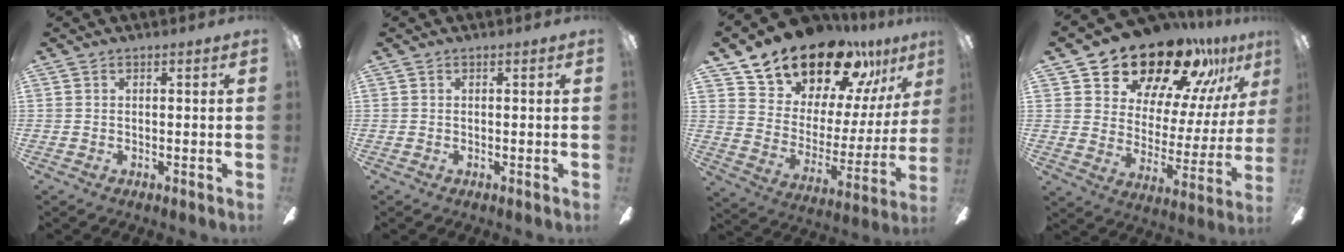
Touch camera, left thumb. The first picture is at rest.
{"total": 0.0}
{"total": 19.2, "force": [16.5, 8.2, 5.6], "torque": [-0.119, -0.126, 0.301]}
{"total": 20.8, "force": [17.3, 8.9, 7.3], "torque": [-0.134, -0.127, 0.312]}